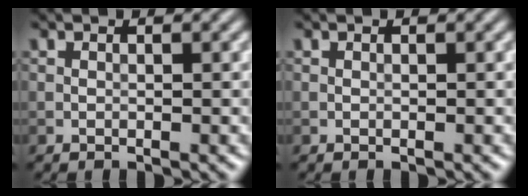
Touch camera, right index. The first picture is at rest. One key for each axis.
{"total": 0.0}